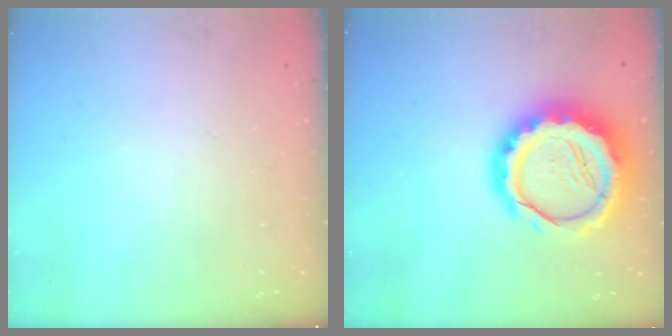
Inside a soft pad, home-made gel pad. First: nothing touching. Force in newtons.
{"total": 19.6, "press": 19.1, "slide": 4.1}